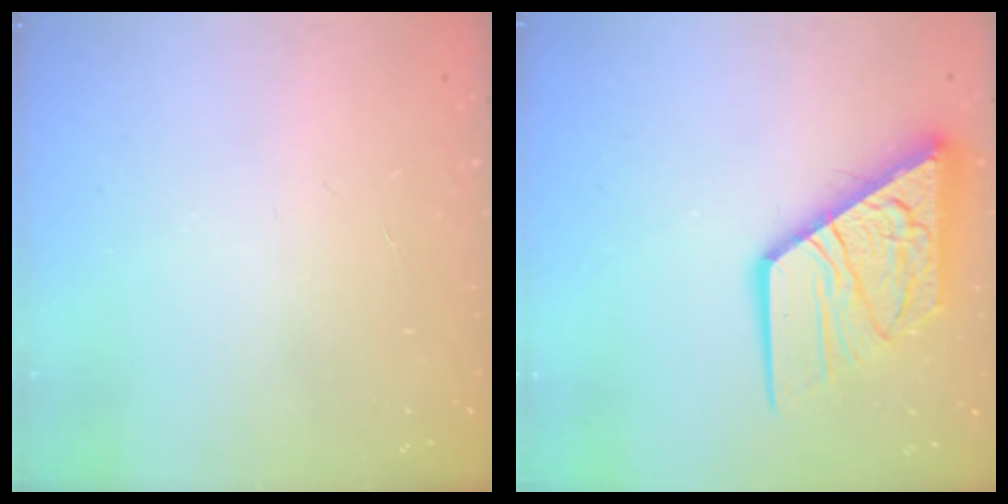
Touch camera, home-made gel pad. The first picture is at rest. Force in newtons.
{"total": 16.6, "press": 16.6, "slide": 1.2}